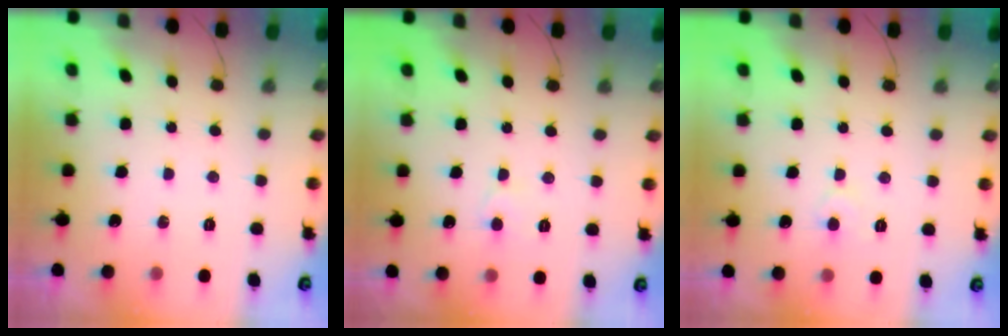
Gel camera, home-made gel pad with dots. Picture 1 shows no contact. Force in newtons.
{"total": 5.1, "press": 5.1, "slide": 0.5}
{"total": 5.6, "press": 5.6, "slide": 0.4}